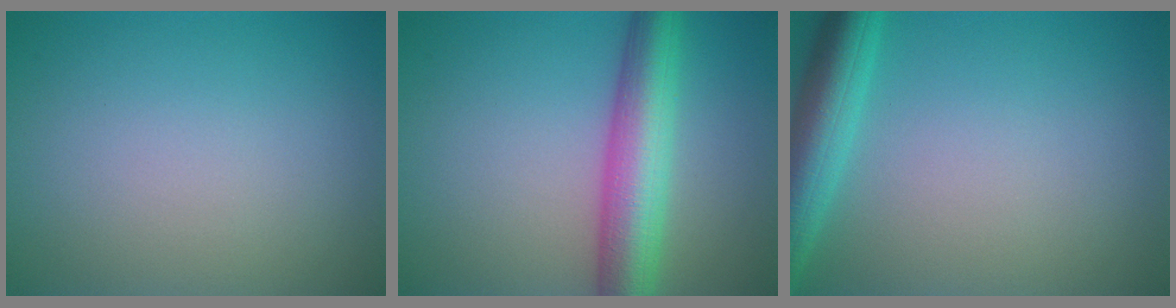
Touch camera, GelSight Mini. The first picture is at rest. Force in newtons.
{"total": 7.0, "press": 7.0, "slide": 0.2}
{"total": 5.2, "press": 5.2, "slide": 0.3}